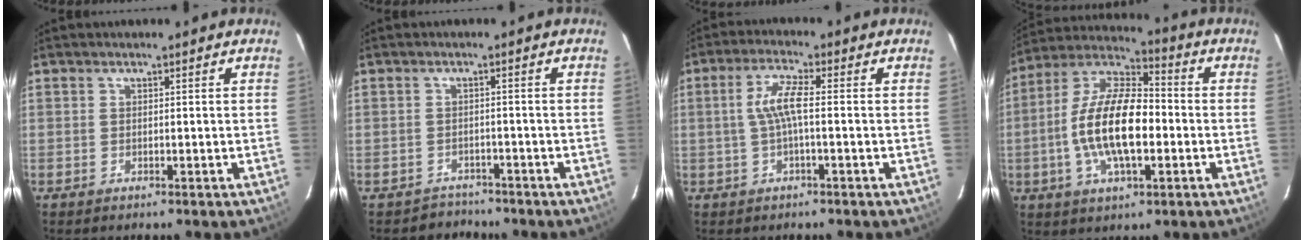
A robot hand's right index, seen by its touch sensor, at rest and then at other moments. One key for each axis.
{"total": 3.6, "fx": -2.9, "fy": 1.9, "fz": -0.8, "tx": 0.007, "ty": 0.017, "tz": -0.044}
{"total": 5.1, "fx": -0.3, "fy": 0.8, "fz": 5.0, "tx": -0.100, "ty": 0.007, "tz": -0.003}
{"total": 16.3, "fx": -2.7, "fy": 6.8, "fz": 14.5, "tx": -0.285, "ty": 0.004, "tz": -0.056}